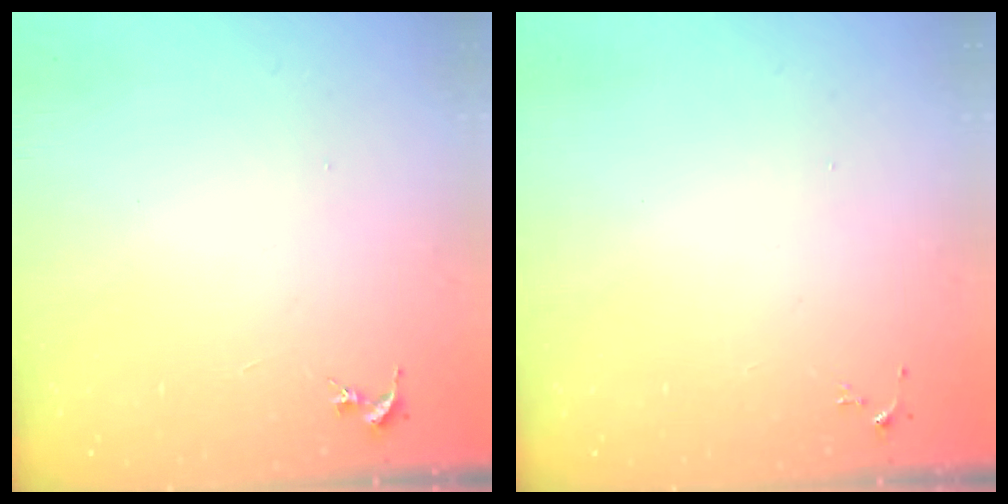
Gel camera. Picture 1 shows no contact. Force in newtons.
{"total": 4.4, "press": 4.4, "slide": 0.6}